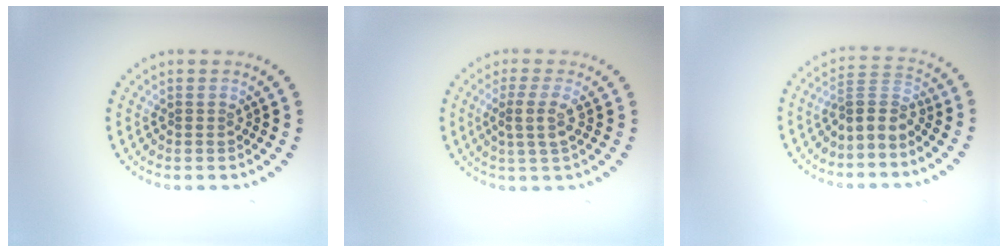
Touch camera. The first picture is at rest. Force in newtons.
{"total": 2.2, "press": 1.9, "slide": 1.1}
{"total": 2.9, "press": 2.0, "slide": 2.0}